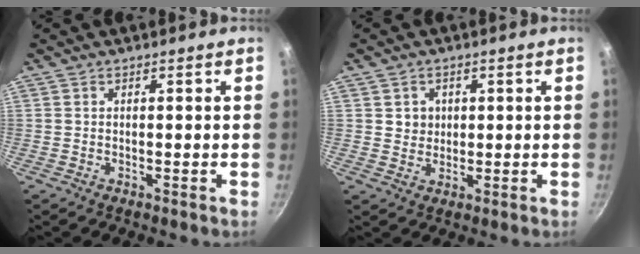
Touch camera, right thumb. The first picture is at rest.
{"total": 3.3, "force": [0.8, 3.0, 0.9], "torque": [0.005, 0.001, 0.013]}